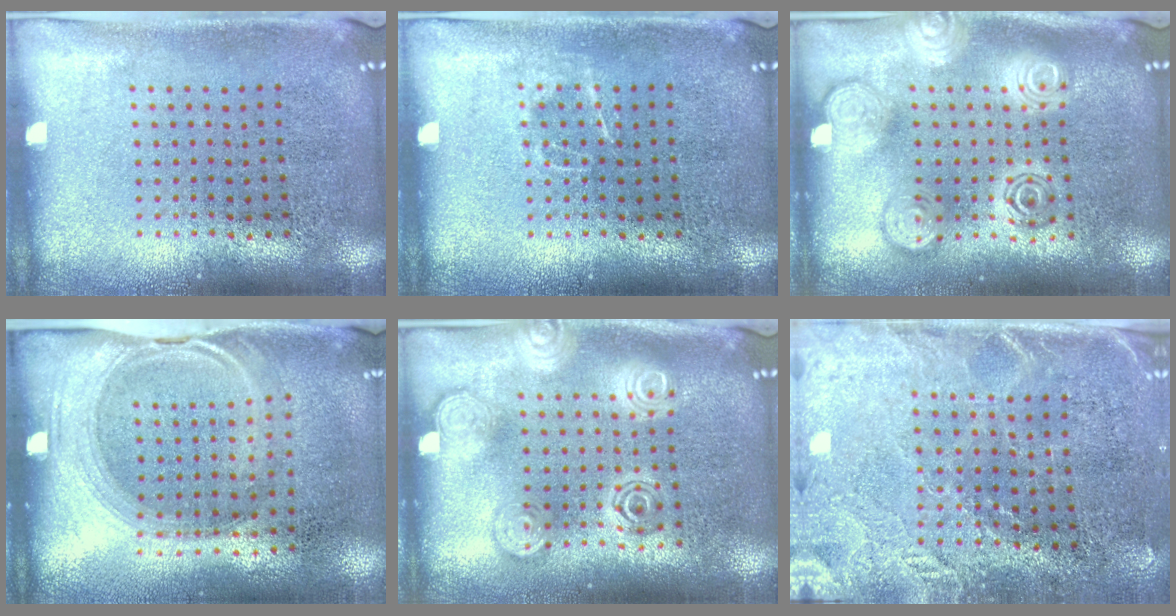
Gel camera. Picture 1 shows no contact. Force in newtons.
{"total": 0.9, "press": 0.8, "slide": 0.2}
{"total": 2.9, "press": 2.8, "slide": 0.4}
{"total": 1.5, "press": 1.3, "slide": 0.7}
{"total": 1.8, "press": 1.8, "slide": 0.2}
{"total": 3.0, "press": 2.7, "slide": 1.2}